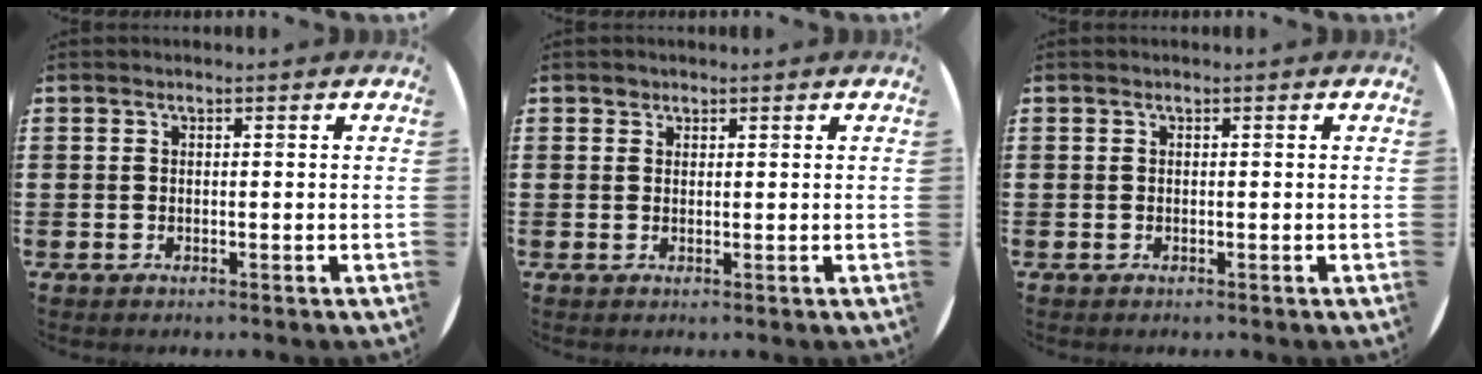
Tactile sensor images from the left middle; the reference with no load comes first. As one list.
[{"total": 0.9, "force": [0.7, 0.5, -0.1], "torque": [0.009, 0.000, 0.012]}, {"total": 0.0}]